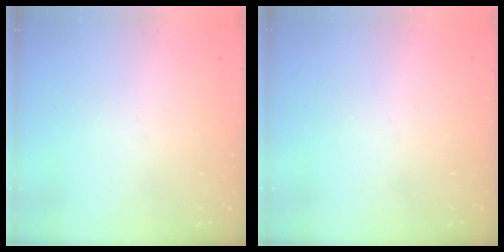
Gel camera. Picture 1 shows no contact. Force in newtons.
{"total": 0.0}